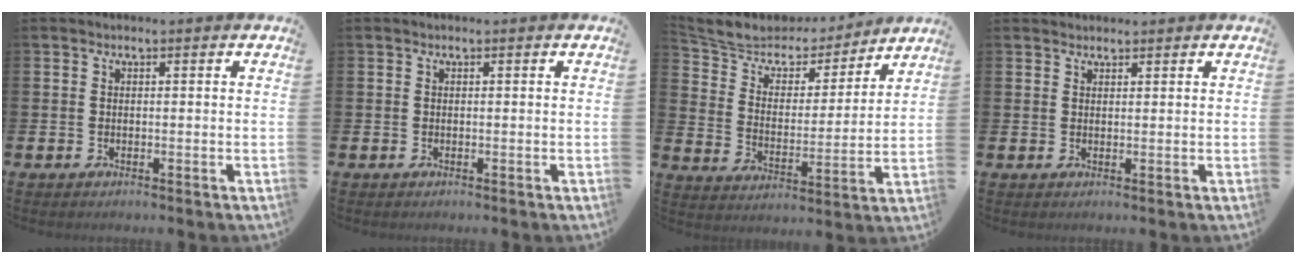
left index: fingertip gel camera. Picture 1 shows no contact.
{"total": 0.0}
{"total": 6.6, "force": [5.8, 3.0, 1.1], "torque": [-0.059, -0.039, 0.098]}
{"total": 1.4, "force": [1.3, 0.4, -0.1], "torque": [0.015, -0.004, 0.023]}